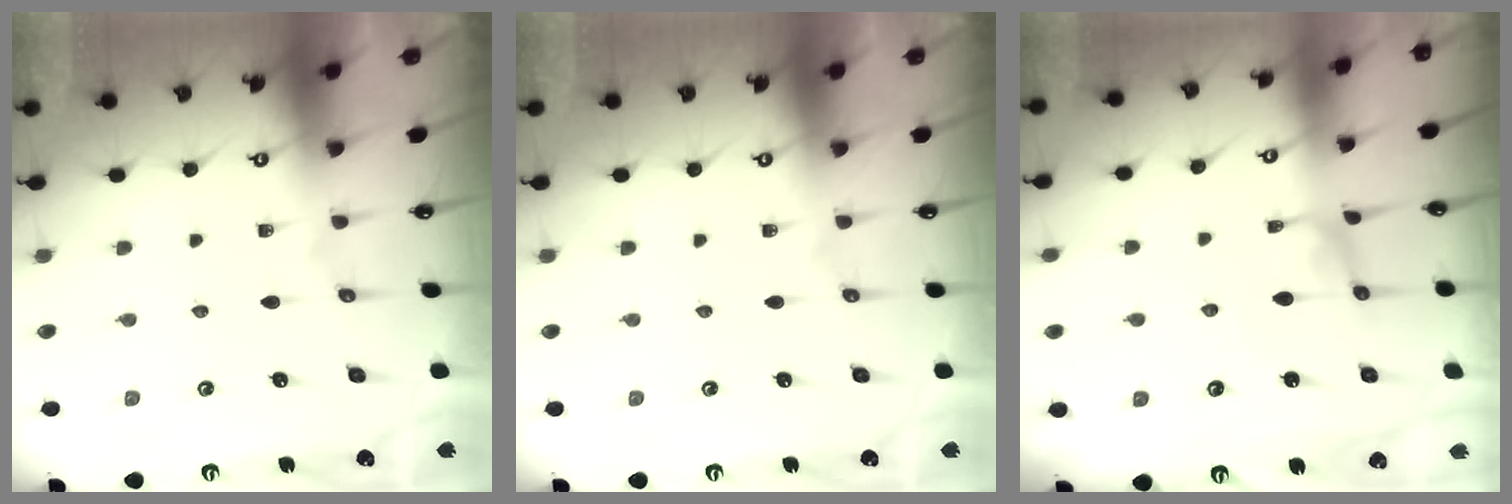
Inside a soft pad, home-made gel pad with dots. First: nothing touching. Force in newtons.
{"total": 0.0}
{"total": 0.6, "press": 0.5, "slide": 0.2}